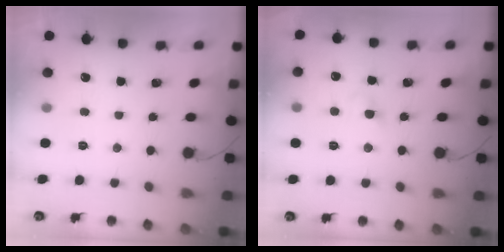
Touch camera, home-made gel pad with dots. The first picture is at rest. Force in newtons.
{"total": 3.2, "press": 3.0, "slide": 1.0}